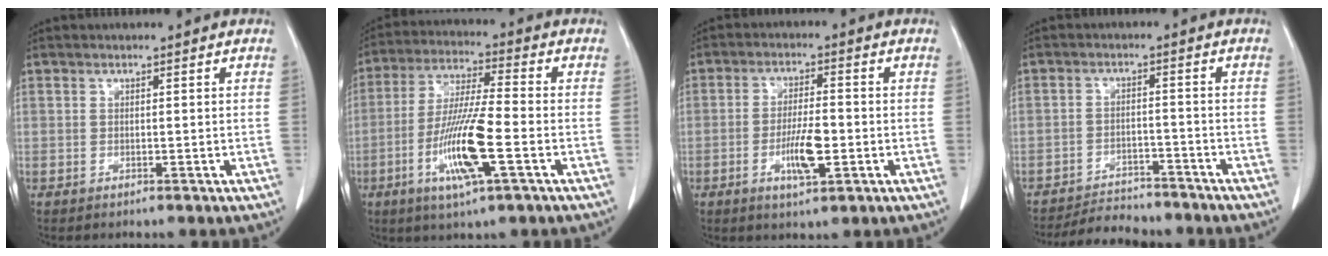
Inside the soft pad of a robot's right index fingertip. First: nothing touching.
{"total": 12.6, "force": [-4.2, 0.8, 11.8], "torque": [-0.237, -0.014, -0.079]}
{"total": 6.6, "force": [-2.0, 1.5, 6.1], "torque": [-0.115, -0.004, -0.032]}
{"total": 7.6, "force": [-7.2, 2.0, 1.2], "torque": [-0.014, -0.005, -0.113]}